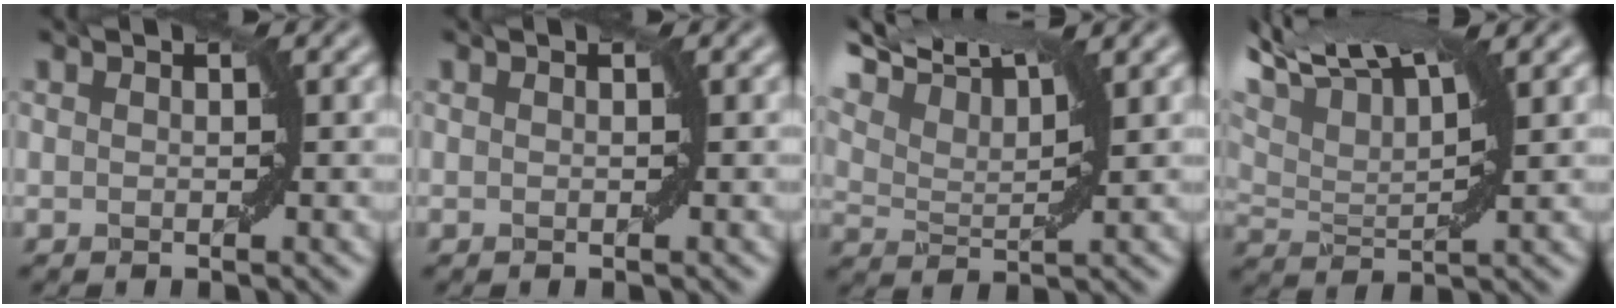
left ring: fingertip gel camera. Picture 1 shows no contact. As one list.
[{"total": 0.0}, {"total": 8.0, "force": [6.9, 1.5, 3.8], "torque": [-0.092, 0.026, 0.103]}, {"total": 9.7, "force": [6.7, 3.1, 6.3], "torque": [-0.125, 0.036, 0.108]}]